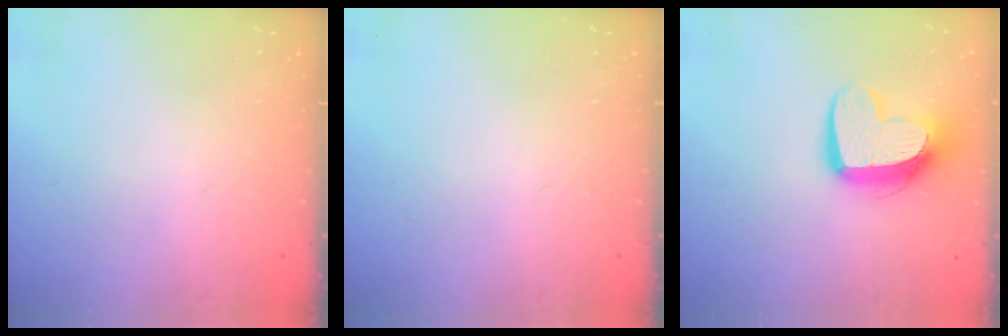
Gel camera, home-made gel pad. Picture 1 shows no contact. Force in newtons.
{"total": 0.0}
{"total": 12.2, "press": 12.1, "slide": 0.8}